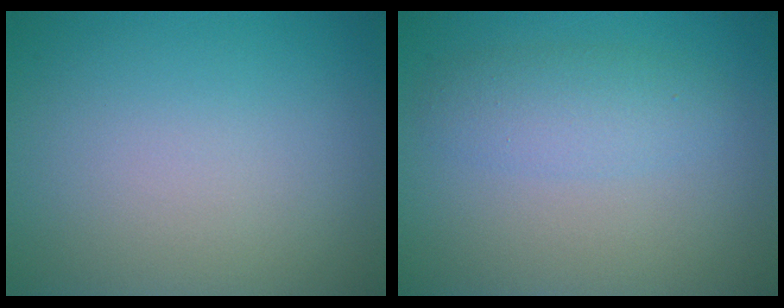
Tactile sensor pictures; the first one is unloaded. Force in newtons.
{"total": 2.7, "press": 2.7, "slide": 0.0}